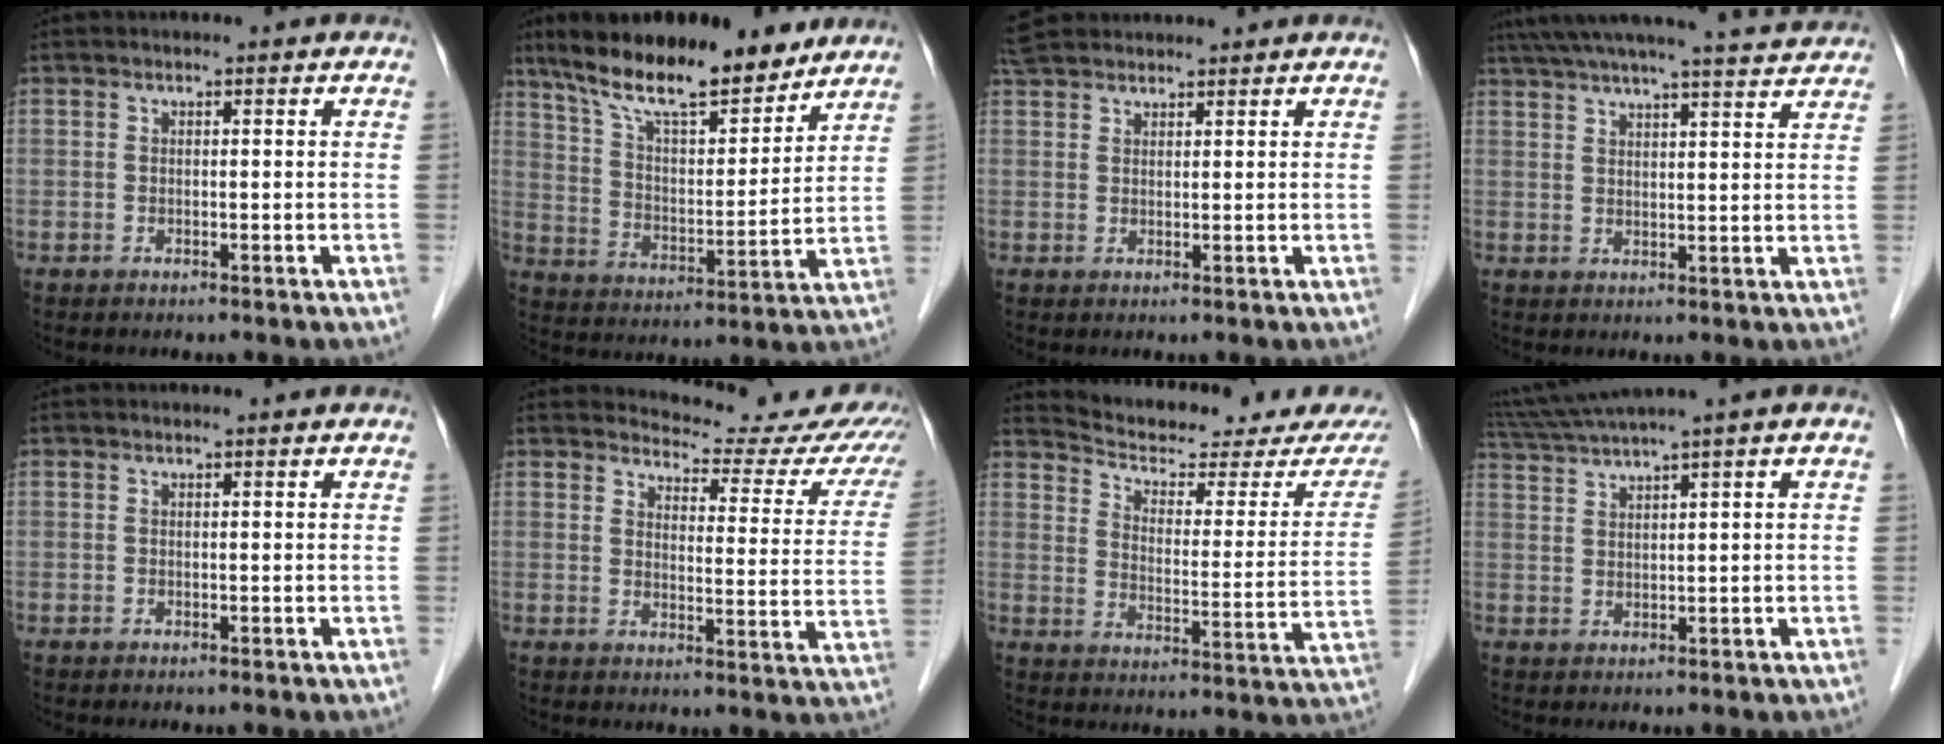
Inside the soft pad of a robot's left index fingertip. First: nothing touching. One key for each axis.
{"total": 16.9, "fx": 13.4, "fy": 3.9, "fz": 9.5, "tx": -0.160, "ty": 0.008, "tz": 0.230}
{"total": 5.9, "fx": 5.3, "fy": 2.1, "fz": 1.7, "tx": -0.029, "ty": 0.037, "tz": 0.097}
{"total": 19.4, "fx": 17.9, "fy": 0.9, "fz": 7.4, "tx": -0.125, "ty": 0.014, "tz": 0.238}
{"total": 0.0}
{"total": 16.5, "fx": 16.0, "fy": 3.5, "fz": 2.6, "tx": 0.004, "ty": -0.081, "tz": 0.155}
{"total": 18.8, "fx": 17.5, "fy": 2.4, "fz": 6.4, "tx": -0.089, "ty": -0.053, "tz": 0.223}
{"total": 6.2, "fx": 4.7, "fy": -1.5, "fz": 3.7, "tx": -0.078, "ty": 0.018, "tz": 0.092}